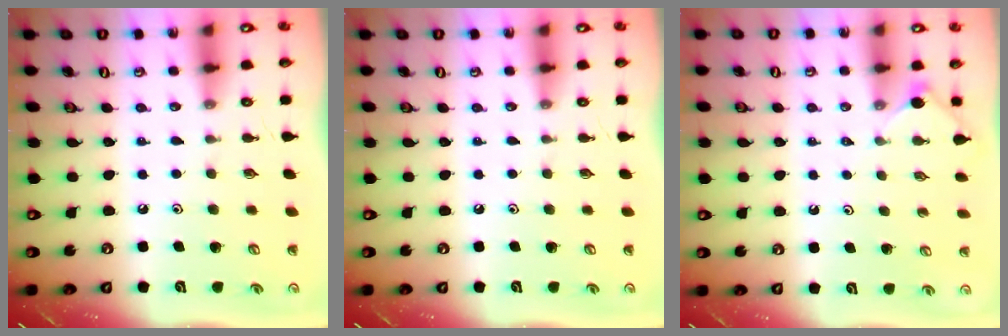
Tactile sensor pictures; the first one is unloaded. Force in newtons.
{"total": 0.0}
{"total": 3.0, "press": 3.0, "slide": 0.5}